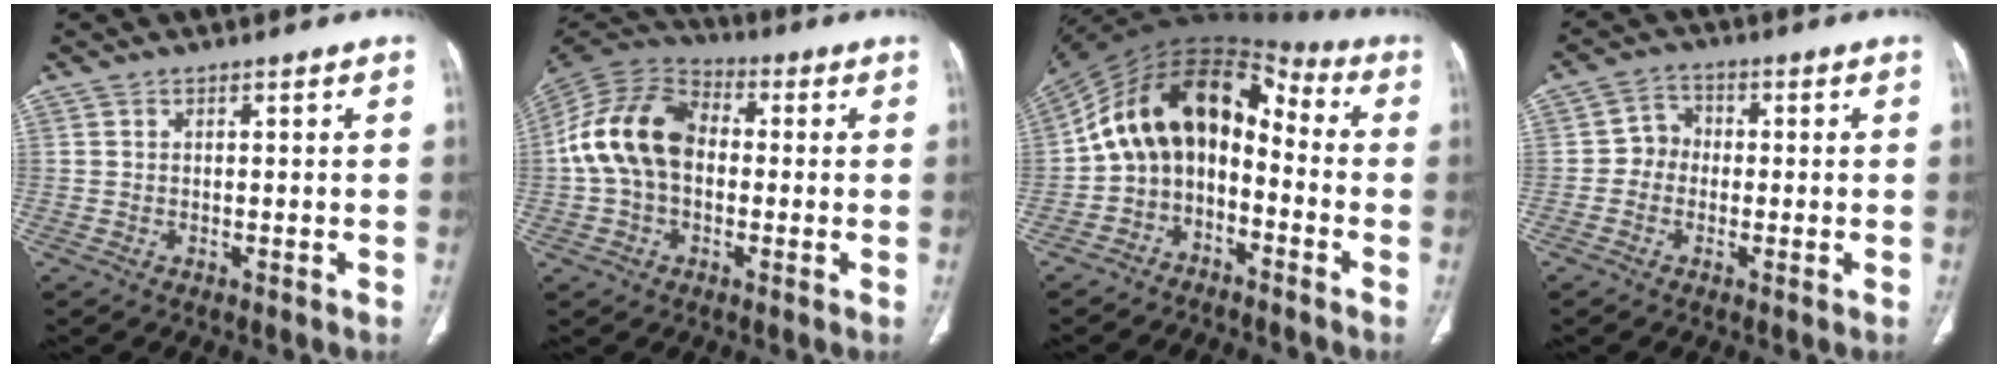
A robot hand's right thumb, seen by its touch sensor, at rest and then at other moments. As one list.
[{"total": 15.1, "force": [-0.1, 10.6, 10.8], "torque": [-0.199, 0.036, -0.013]}, {"total": 15.8, "force": [-3.0, 11.1, 10.9], "torque": [-0.155, 0.099, -0.061]}, {"total": 4.3, "force": [-0.8, 3.8, 1.7], "torque": [-0.006, 0.015, -0.026]}]